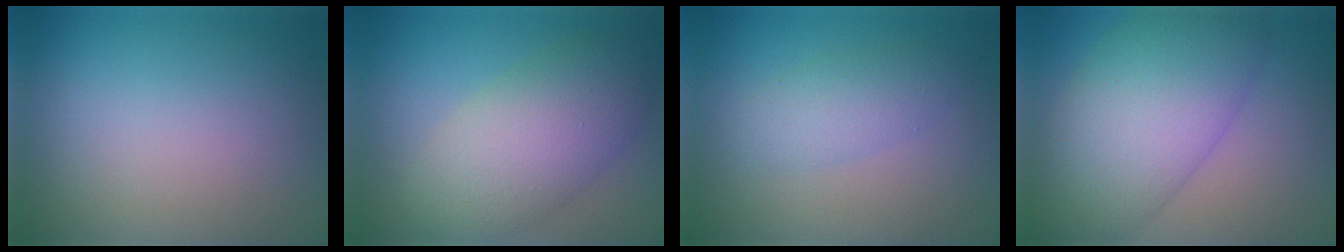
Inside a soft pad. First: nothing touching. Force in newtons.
{"total": 7.2, "press": 7.2, "slide": 0.3}
{"total": 2.5, "press": 2.5, "slide": 0.1}
{"total": 9.8, "press": 9.7, "slide": 0.2}